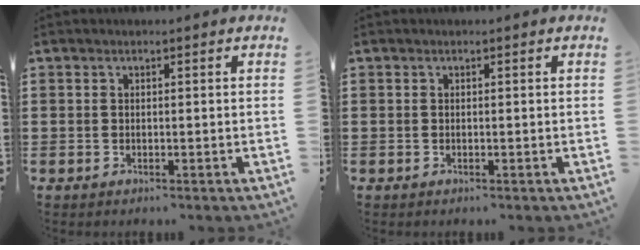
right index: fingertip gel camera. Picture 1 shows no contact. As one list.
[{"total": 0.0}]